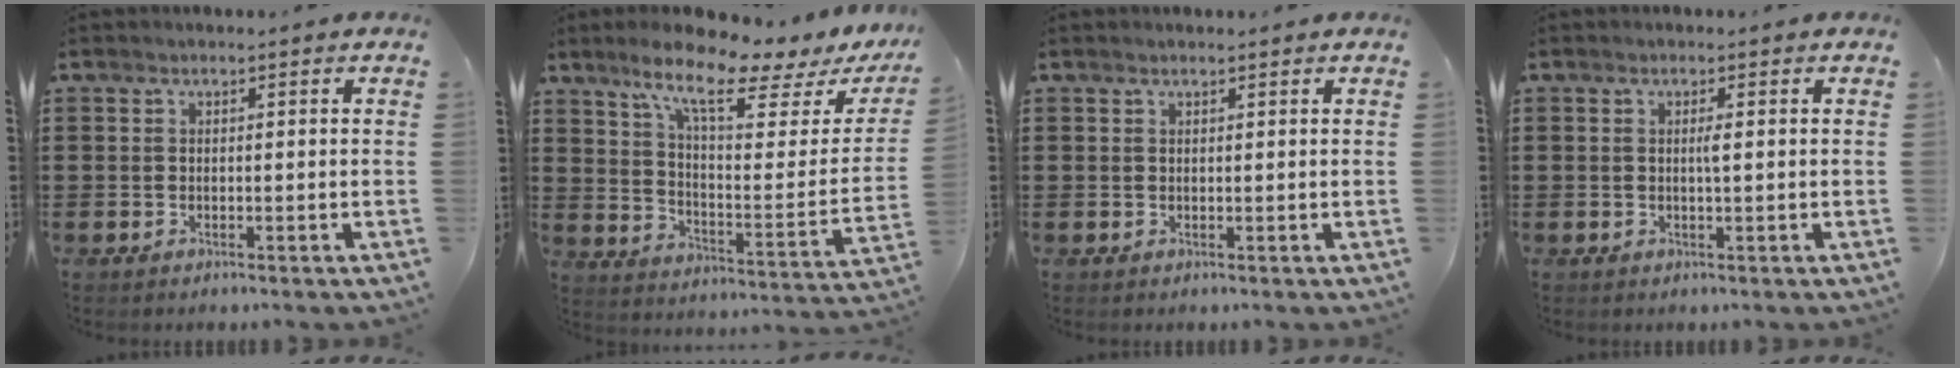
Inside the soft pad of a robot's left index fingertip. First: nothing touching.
{"total": 11.0, "force": [8.4, 1.3, 7.0], "torque": [-0.152, -0.049, 0.137]}
{"total": 0.7, "force": [0.5, 0.0, 0.4], "torque": [-0.008, 0.000, 0.011]}
{"total": 1.3, "force": [0.3, 0.0, 1.3], "torque": [-0.025, -0.002, 0.004]}